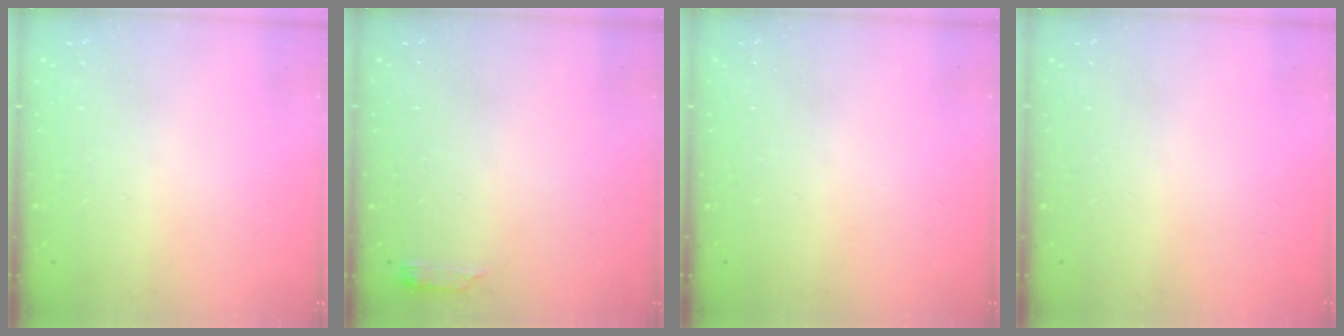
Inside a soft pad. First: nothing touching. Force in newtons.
{"total": 2.6, "press": 2.6, "slide": 0.5}
{"total": 0.0}
{"total": 0.0}